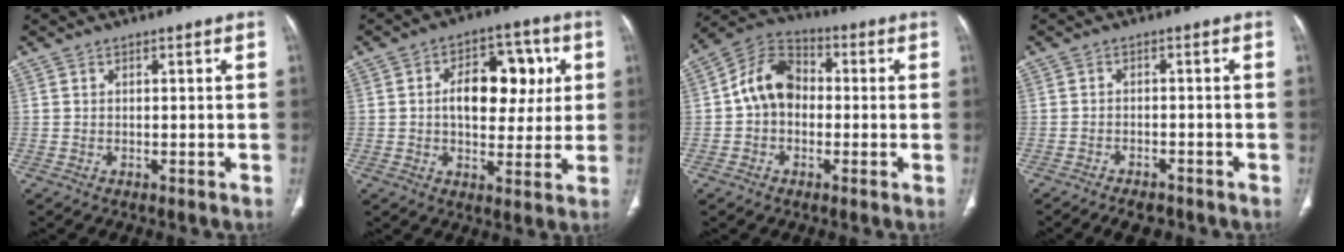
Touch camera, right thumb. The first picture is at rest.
{"total": 13.6, "force": [2.2, 8.3, 10.5], "torque": [-0.109, 0.012, 0.030]}
{"total": 10.1, "force": [-0.2, 7.7, 6.5], "torque": [-0.096, 0.033, -0.020]}
{"total": 4.7, "force": [-3.9, 1.9, 1.7], "torque": [-0.025, 0.013, -0.054]}